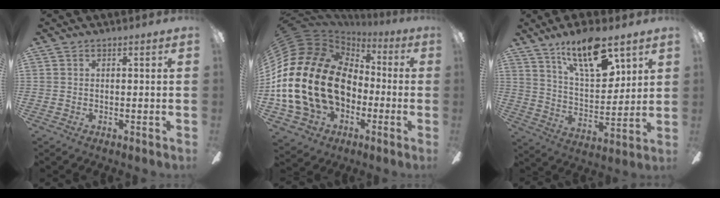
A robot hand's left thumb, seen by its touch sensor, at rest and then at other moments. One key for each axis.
{"total": 27.9, "fx": -2.1, "fy": 19.8, "fz": 19.5, "tx": -0.448, "ty": 0.015, "tz": -0.007}
{"total": 18.0, "fx": 11.2, "fy": 6.8, "fz": 12.3, "tx": -0.200, "ty": -0.049, "tz": 0.185}